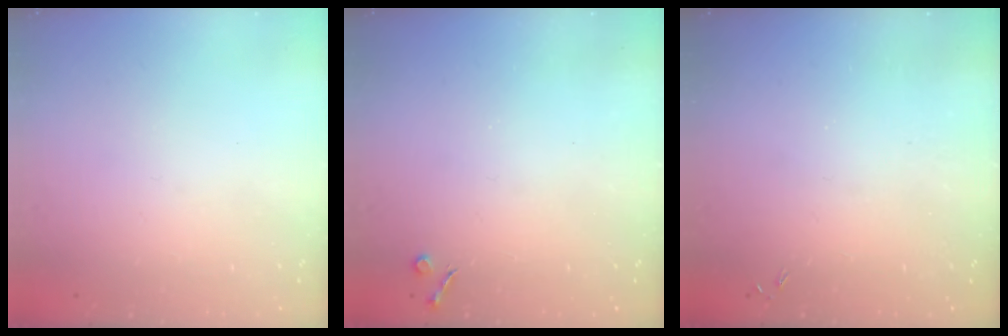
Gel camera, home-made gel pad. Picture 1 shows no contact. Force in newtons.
{"total": 2.7, "press": 2.6, "slide": 0.5}
{"total": 0.0}